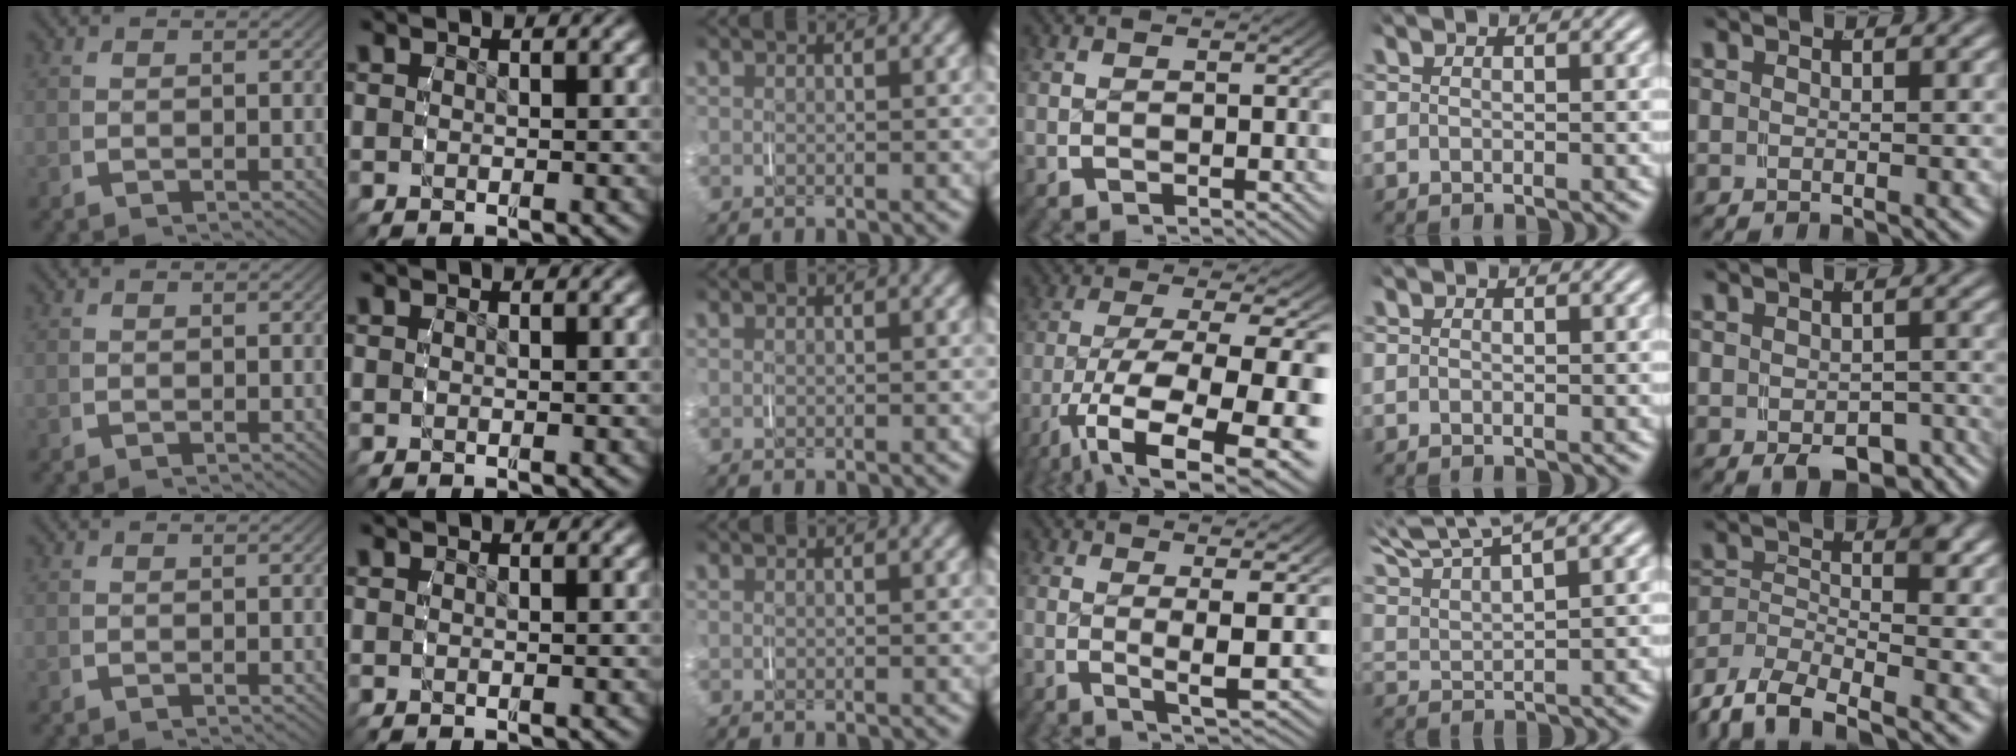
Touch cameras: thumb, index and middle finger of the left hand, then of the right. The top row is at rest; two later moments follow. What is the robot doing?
{"motion": "grasp_and_lifting", "object": "shoes"}